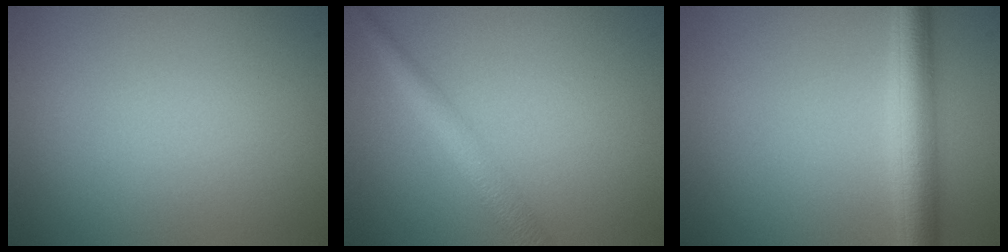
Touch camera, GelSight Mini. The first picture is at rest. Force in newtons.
{"total": 2.9, "press": 2.9, "slide": 0.1}
{"total": 4.6, "press": 4.6, "slide": 0.1}